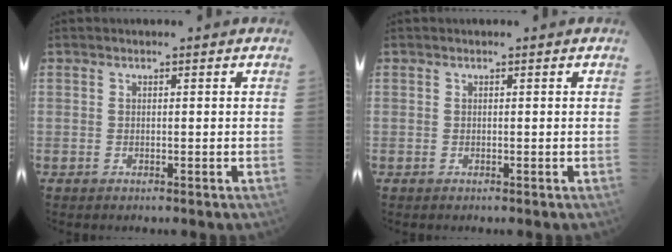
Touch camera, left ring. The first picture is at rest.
{"total": 0.0}